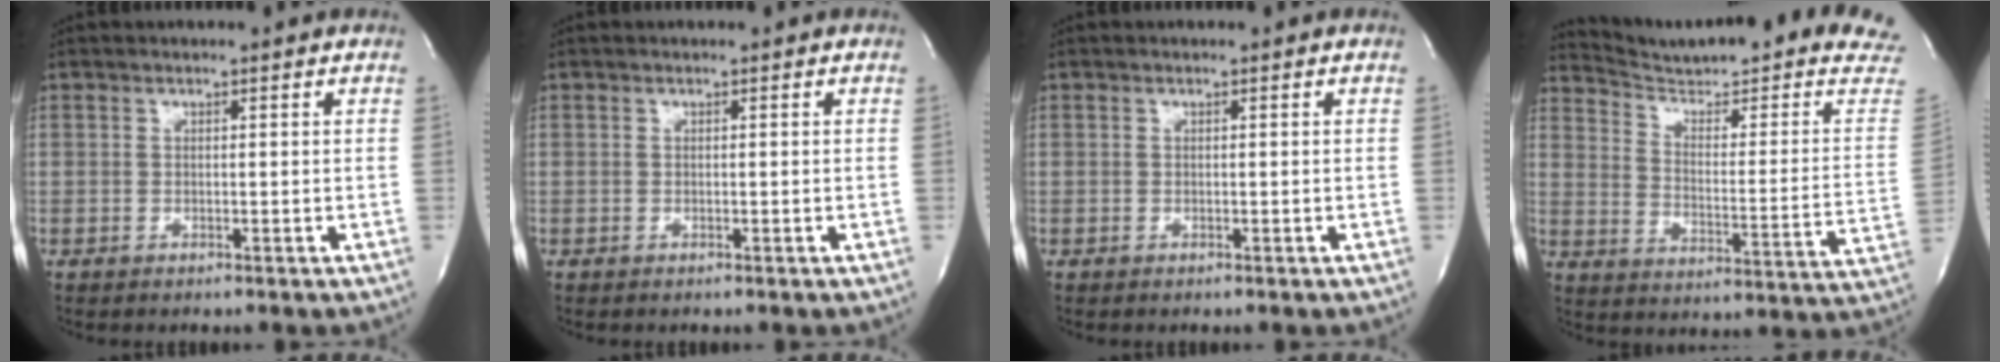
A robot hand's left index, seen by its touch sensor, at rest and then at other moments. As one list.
[{"total": 0.0}, {"total": 0.0}, {"total": 24.9, "force": [22.7, 1.0, 10.2], "torque": [-0.147, -0.095, 0.291]}]